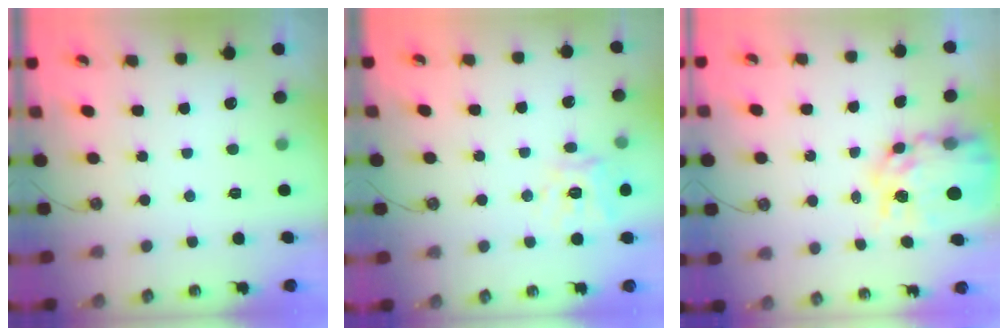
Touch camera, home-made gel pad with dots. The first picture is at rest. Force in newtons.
{"total": 13.4, "press": 13.3, "slide": 1.7}
{"total": 13.7, "press": 13.7, "slide": 1.1}